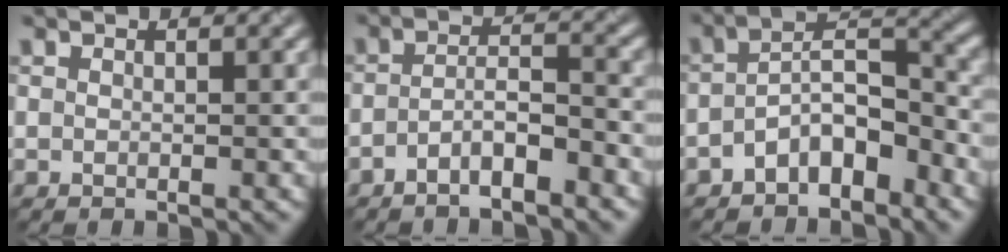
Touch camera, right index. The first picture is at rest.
{"total": 3.5, "force": [-2.1, 1.0, 2.6], "torque": [-0.049, 0.012, -0.043]}
{"total": 5.7, "force": [-3.3, 2.6, 3.9], "torque": [-0.061, 0.015, -0.067]}